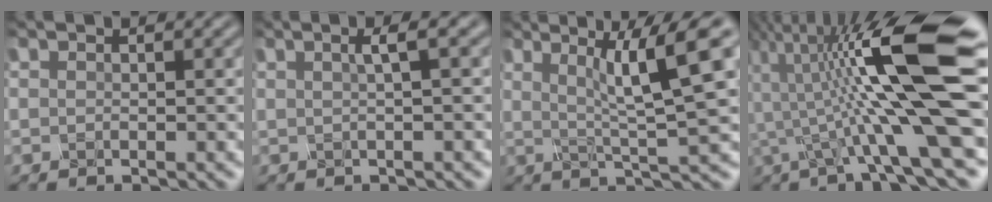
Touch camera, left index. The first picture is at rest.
{"total": 1.8, "force": [0.3, 0.0, 1.7], "torque": [-0.023, 0.008, 0.017]}
{"total": 7.7, "force": [2.1, 0.5, 7.3], "torque": [-0.110, 0.010, 0.054]}
{"total": 12.6, "force": [-0.6, 1.9, 12.5], "torque": [-0.219, 0.015, 0.001]}